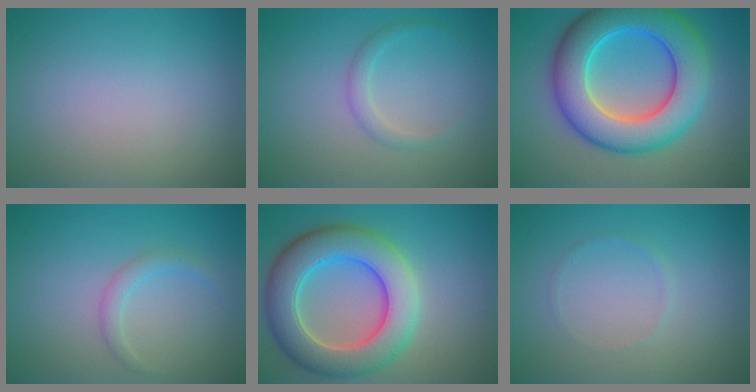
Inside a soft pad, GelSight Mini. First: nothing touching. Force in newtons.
{"total": 1.5, "press": 1.5, "slide": 0.1}
{"total": 10.4, "press": 10.4, "slide": 0.2}
{"total": 1.4, "press": 1.4, "slide": 0.1}
{"total": 8.9, "press": 8.9, "slide": 0.4}
{"total": 0.6, "press": 0.6, "slide": 0.1}